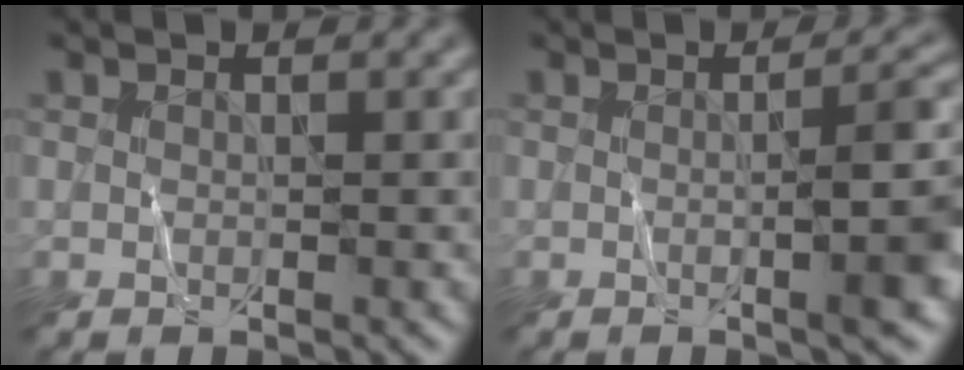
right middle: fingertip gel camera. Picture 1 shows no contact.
{"total": 5.3, "force": [-0.4, 1.1, 5.2], "torque": [-0.060, 0.007, -0.008]}